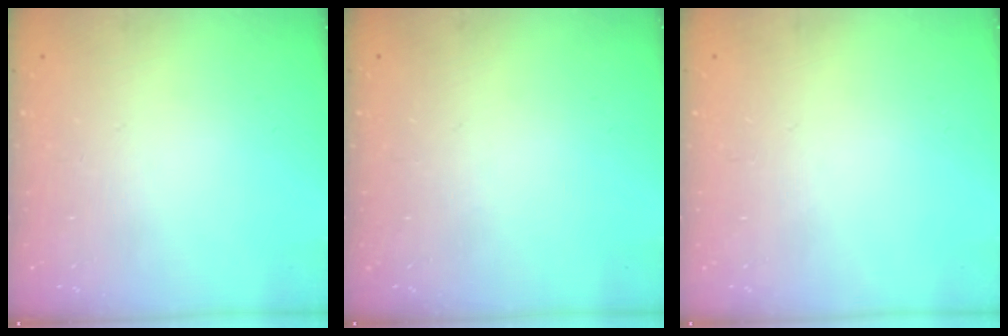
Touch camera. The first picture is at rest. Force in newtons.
{"total": 0.0}
{"total": 0.0}